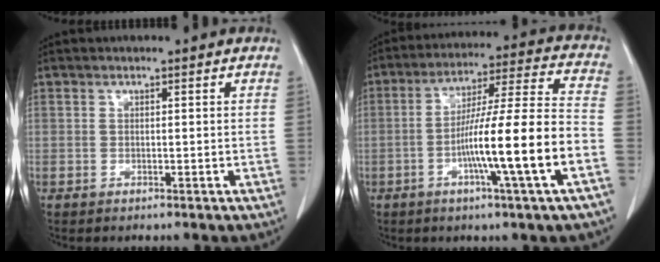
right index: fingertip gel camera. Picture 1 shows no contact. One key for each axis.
{"total": 15.9, "fx": -5.0, "fy": -0.9, "fz": 15.0, "tx": -0.254, "ty": 0.004, "tz": -0.087}